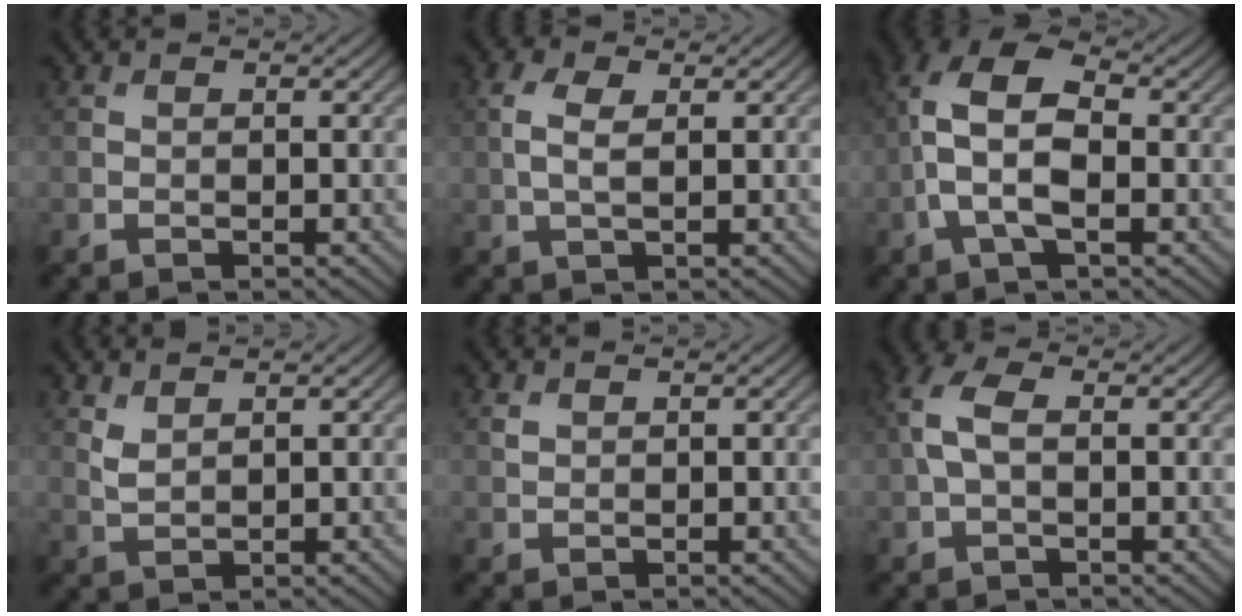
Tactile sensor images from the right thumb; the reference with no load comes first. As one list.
[{"total": 3.2, "force": [0.5, 1.4, 2.8], "torque": [-0.070, 0.001, 0.008]}, {"total": 9.5, "force": [-0.8, 5.0, 8.0], "torque": [-0.178, 0.015, -0.027]}, {"total": 1.8, "force": [1.4, 0.7, 1.0], "torque": [-0.030, -0.002, 0.034]}, {"total": 0.8, "force": [0.6, 0.5, 0.3], "torque": [-0.009, -0.002, 0.014]}, {"total": 4.4, "force": [0.5, 2.3, 3.8], "torque": [-0.097, 0.014, 0.003]}]